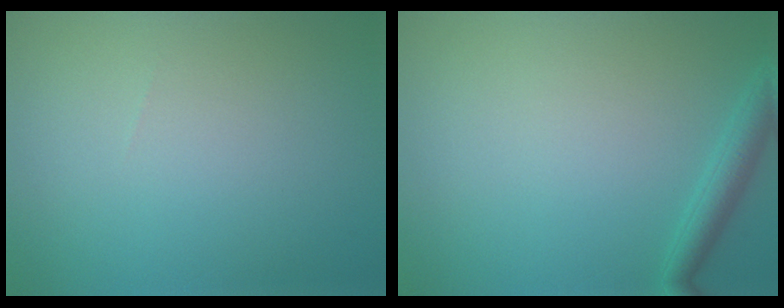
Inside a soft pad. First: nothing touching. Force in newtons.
{"total": 2.1, "press": 2.0, "slide": 0.2}